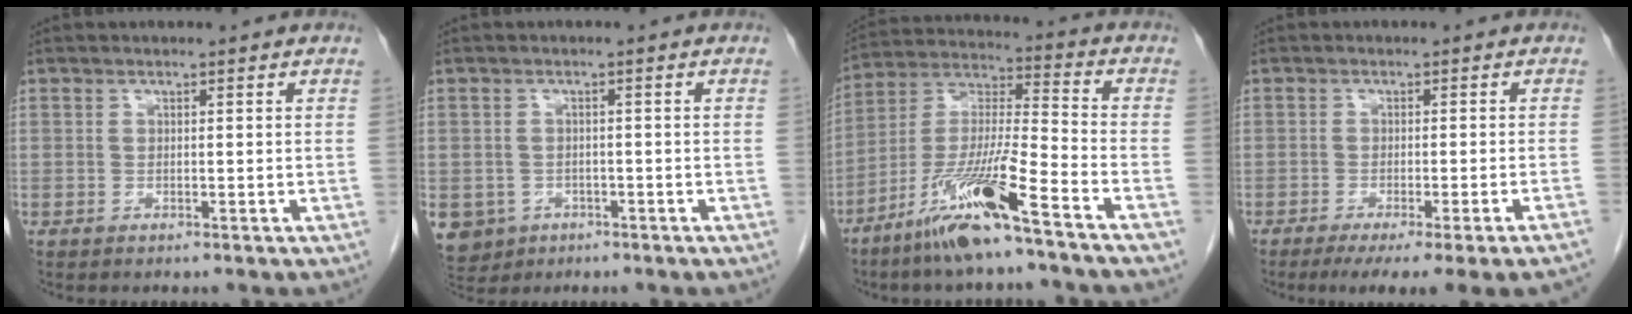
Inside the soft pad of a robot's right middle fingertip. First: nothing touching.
{"total": 7.7, "force": [-3.6, 6.4, 1.9], "torque": [-0.056, 0.003, -0.050]}
{"total": 14.6, "force": [-9.1, 0.1, 11.5], "torque": [-0.236, -0.021, -0.174]}
{"total": 13.1, "force": [-10.7, -0.7, 7.6], "torque": [-0.065, -0.027, -0.140]}